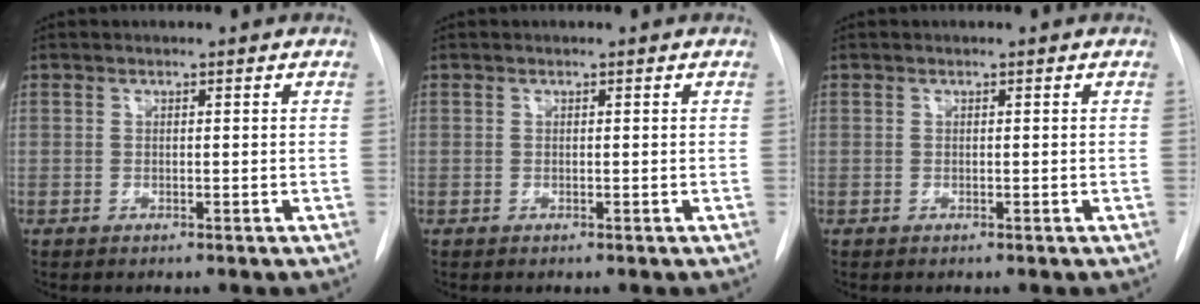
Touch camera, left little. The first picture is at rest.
{"total": 0.0}
{"total": 0.0}